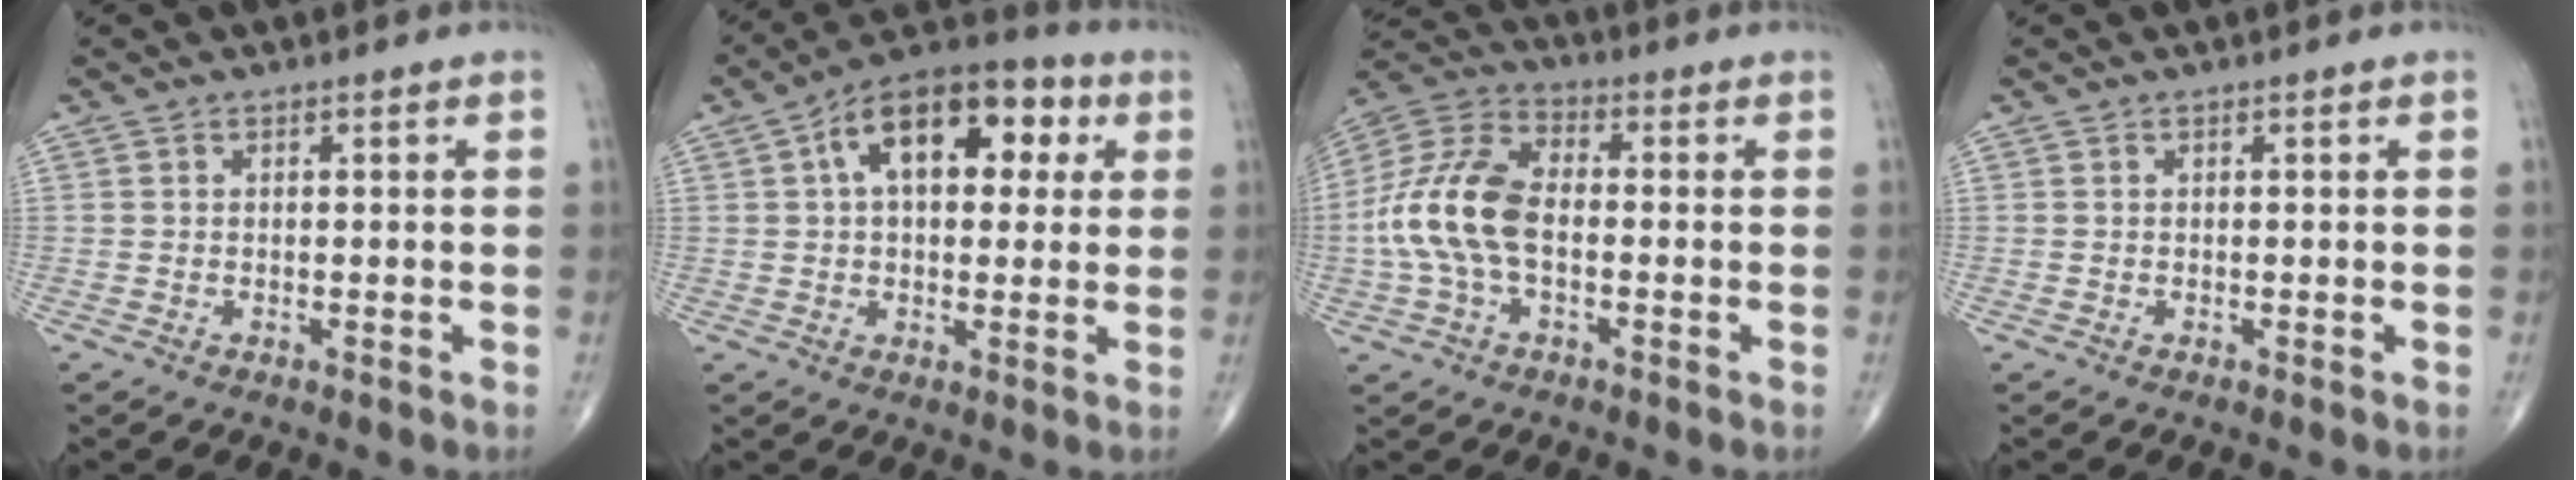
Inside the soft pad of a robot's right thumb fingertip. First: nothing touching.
{"total": 16.0, "force": [4.5, 9.1, 12.4], "torque": [-0.158, 0.023, 0.060]}
{"total": 14.3, "force": [-1.5, 8.1, 11.7], "torque": [-0.252, 0.035, -0.033]}
{"total": 0.0}